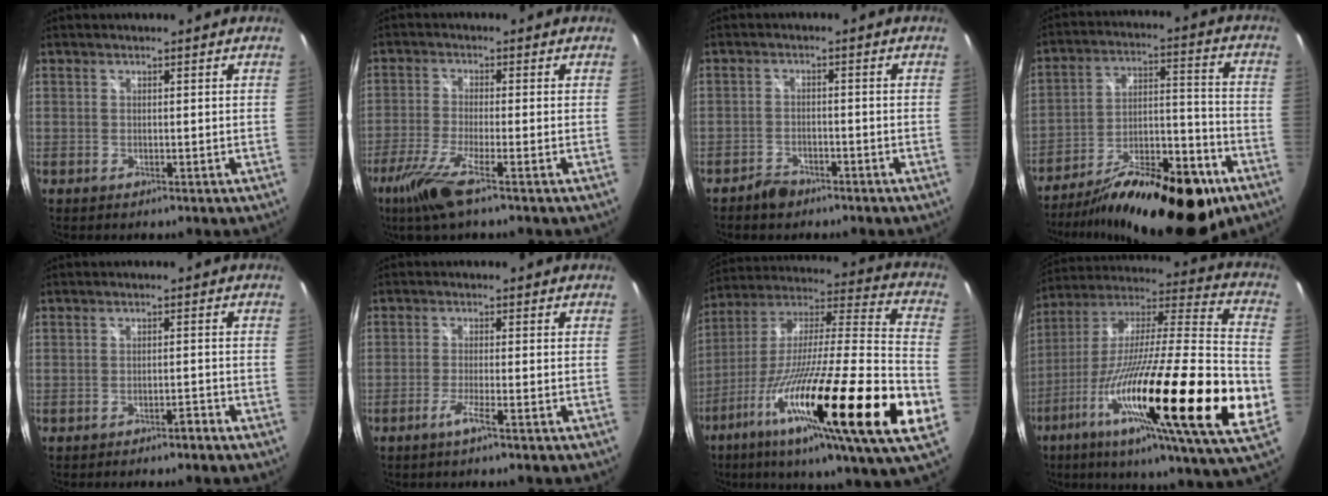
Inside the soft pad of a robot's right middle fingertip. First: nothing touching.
{"total": 8.5, "force": [-5.4, 0.2, 6.6], "torque": [-0.156, -0.027, -0.105]}
{"total": 3.5, "force": [-2.9, 1.8, 1.0], "torque": [-0.030, 0.006, -0.051]}
{"total": 24.5, "force": [-15.7, 8.4, 16.9], "torque": [-0.277, -0.018, -0.234]}
{"total": 1.6, "force": [-1.4, 0.2, 0.7], "torque": [-0.013, 0.001, -0.022]}
{"total": 3.0, "force": [-1.9, -0.5, 2.2], "torque": [-0.052, -0.007, -0.040]}
{"total": 32.4, "force": [-13.2, 3.2, 29.4], "torque": [-0.466, -0.072, -0.225]}
{"total": 33.8, "force": [-10.5, 4.2, 31.9], "torque": [-0.523, -0.071, -0.181]}